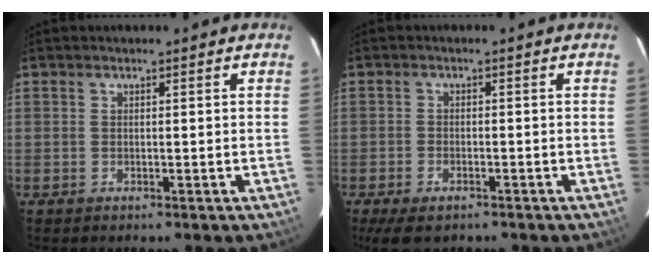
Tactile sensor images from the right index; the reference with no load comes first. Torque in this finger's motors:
{"motor_torque": [0.39, -0.36, 0.14, 0.01]}